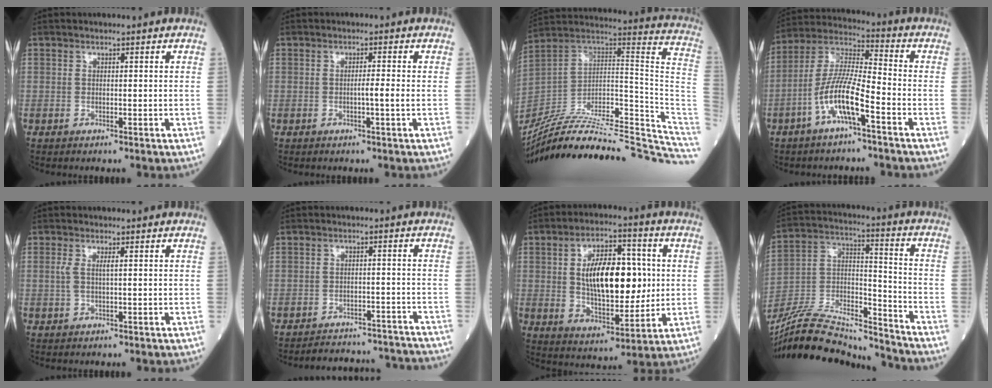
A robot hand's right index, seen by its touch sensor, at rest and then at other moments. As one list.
[{"total": 1.7, "force": [-0.4, -0.4, 1.6], "torque": [-0.025, -0.001, -0.009]}, {"total": 34.3, "force": [-30.8, 3.2, 14.7], "torque": [-0.139, 0.003, -0.438]}, {"total": 10.5, "force": [-4.5, 1.4, 9.4], "torque": [-0.197, 0.008, -0.091]}, {"total": 2.0, "force": [0.4, 0.4, 2.0], "torque": [-0.052, 0.006, 0.008]}, {"total": 13.8, "force": [-13.5, 2.2, 1.8], "torque": [-0.016, 0.017, -0.158]}, {"total": 15.0, "force": [1.8, 6.5, 13.4], "torque": [-0.233, 0.011, 0.034]}, {"total": 22.2, "force": [-20.8, 2.7, 7.3], "torque": [-0.165, 0.010, -0.359]}]